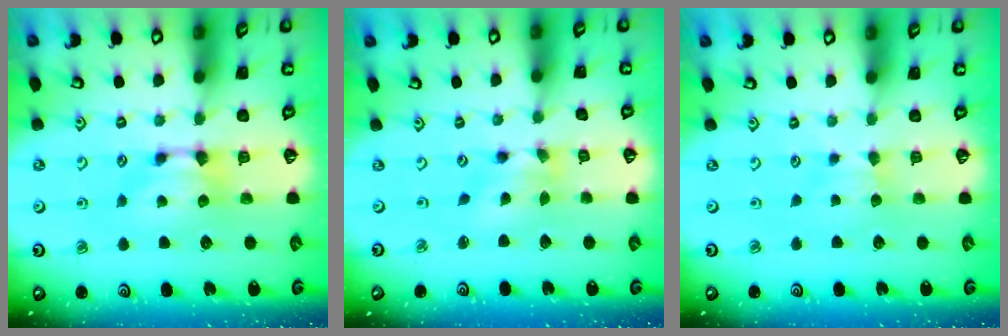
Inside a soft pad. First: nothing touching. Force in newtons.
{"total": 1.8, "press": 1.1, "slide": 1.4}
{"total": 2.2, "press": 2.1, "slide": 0.4}